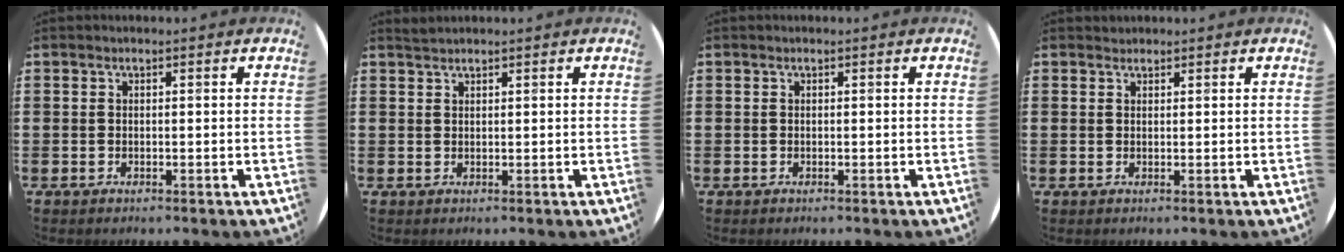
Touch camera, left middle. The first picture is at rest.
{"total": 0.9, "force": [0.9, -0.1, 0.0], "torque": [-0.001, 0.000, 0.017]}
{"total": 0.0}
{"total": 0.7, "force": [0.6, 0.2, -0.1], "torque": [0.003, 0.004, 0.012]}